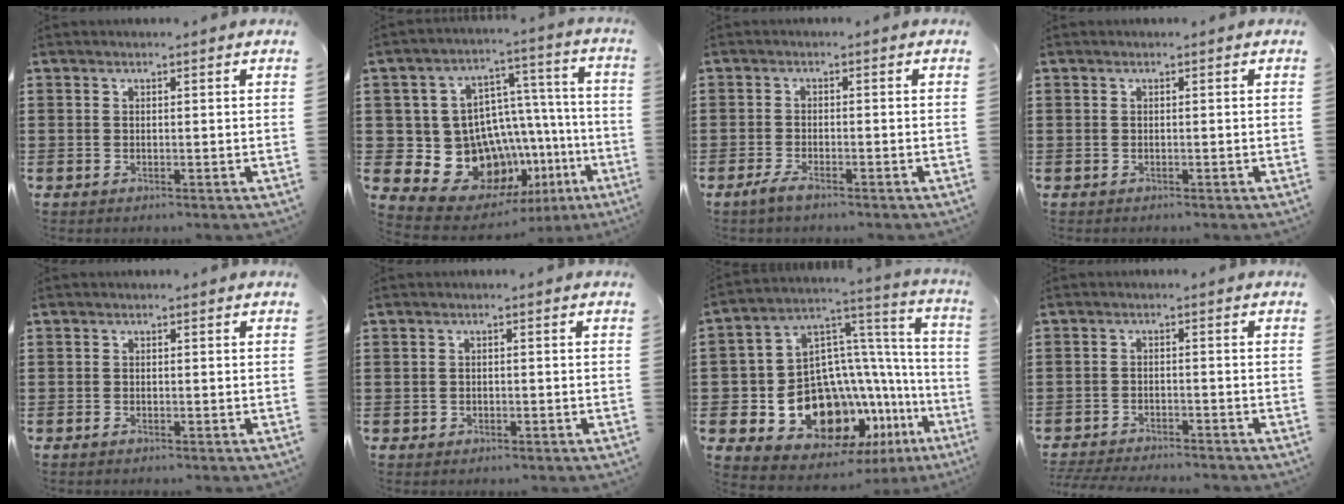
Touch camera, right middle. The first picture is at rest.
{"total": 14.4, "force": [-5.7, 11.7, 6.4], "torque": [-0.133, 0.006, -0.079]}
{"total": 2.1, "force": [-1.5, 0.3, 1.5], "torque": [-0.033, -0.001, -0.030]}
{"total": 0.0}
{"total": 0.6, "force": [-0.5, 0.1, 0.2], "torque": [-0.006, -0.003, -0.009]}
{"total": 0.8, "force": [-0.5, 0.5, 0.2], "torque": [-0.006, 0.001, -0.011]}
{"total": 13.9, "force": [-6.5, 10.0, 7.2], "torque": [-0.178, -0.016, -0.106]}
{"total": 3.2, "force": [-3.2, 0.2, 0.4], "torque": [-0.016, -0.002, -0.069]}